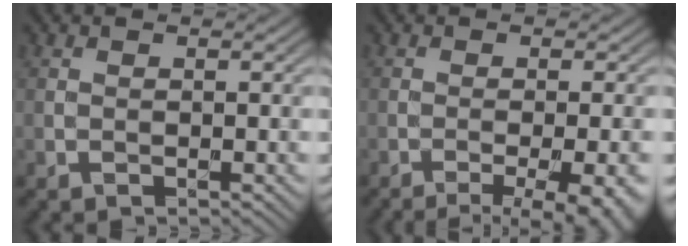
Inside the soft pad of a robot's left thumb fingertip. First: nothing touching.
{"total": 9.1, "force": [-4.6, 2.4, 7.5], "torque": [-0.089, -0.003, -0.052]}